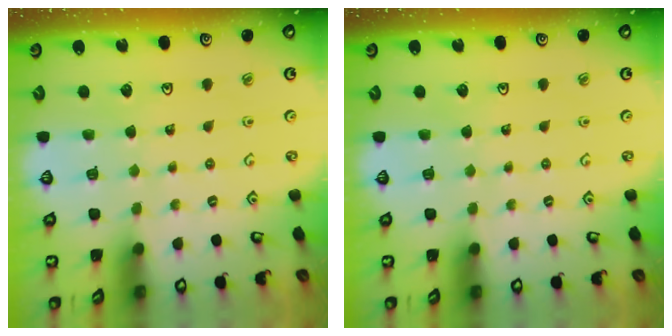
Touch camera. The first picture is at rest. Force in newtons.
{"total": 0.0}